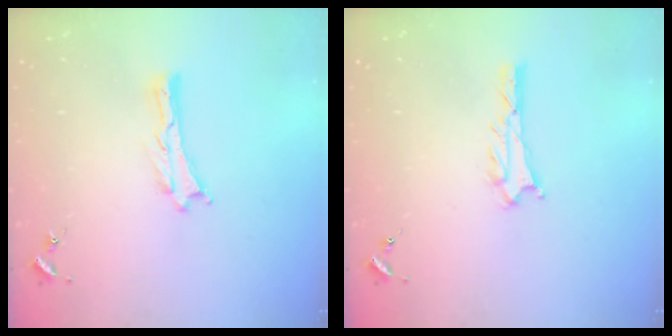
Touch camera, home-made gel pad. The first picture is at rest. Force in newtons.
{"total": 0.7, "press": 0.7, "slide": 0.1}